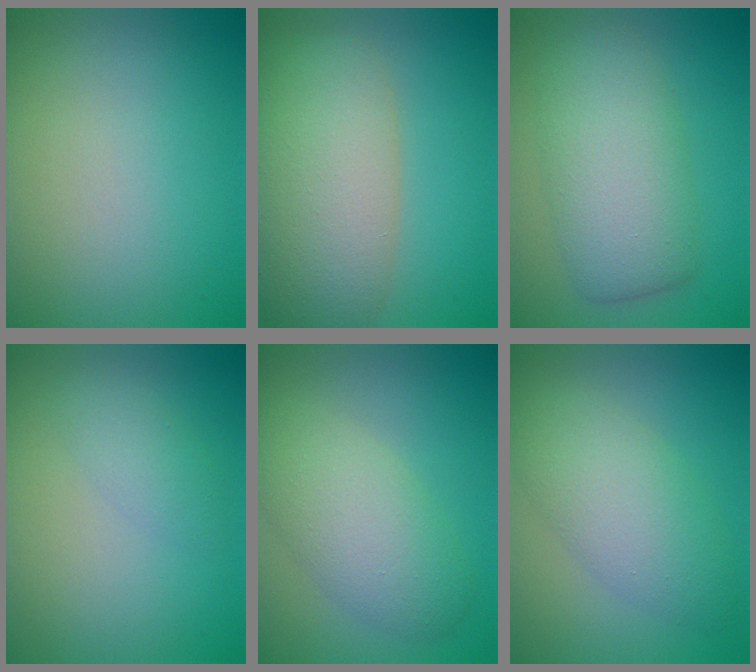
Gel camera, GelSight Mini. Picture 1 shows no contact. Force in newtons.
{"total": 9.3, "press": 9.3, "slide": 0.5}
{"total": 7.0, "press": 7.0, "slide": 0.2}
{"total": 1.9, "press": 1.9, "slide": 0.0}
{"total": 5.5, "press": 5.4, "slide": 0.6}
{"total": 5.5, "press": 5.5, "slide": 0.3}